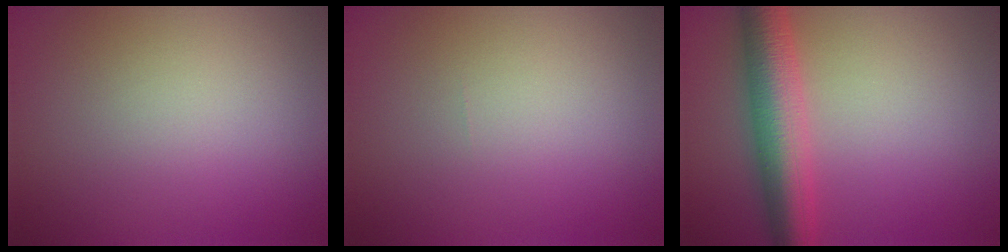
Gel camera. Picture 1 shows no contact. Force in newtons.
{"total": 0.0}
{"total": 6.5, "press": 6.5, "slide": 0.0}